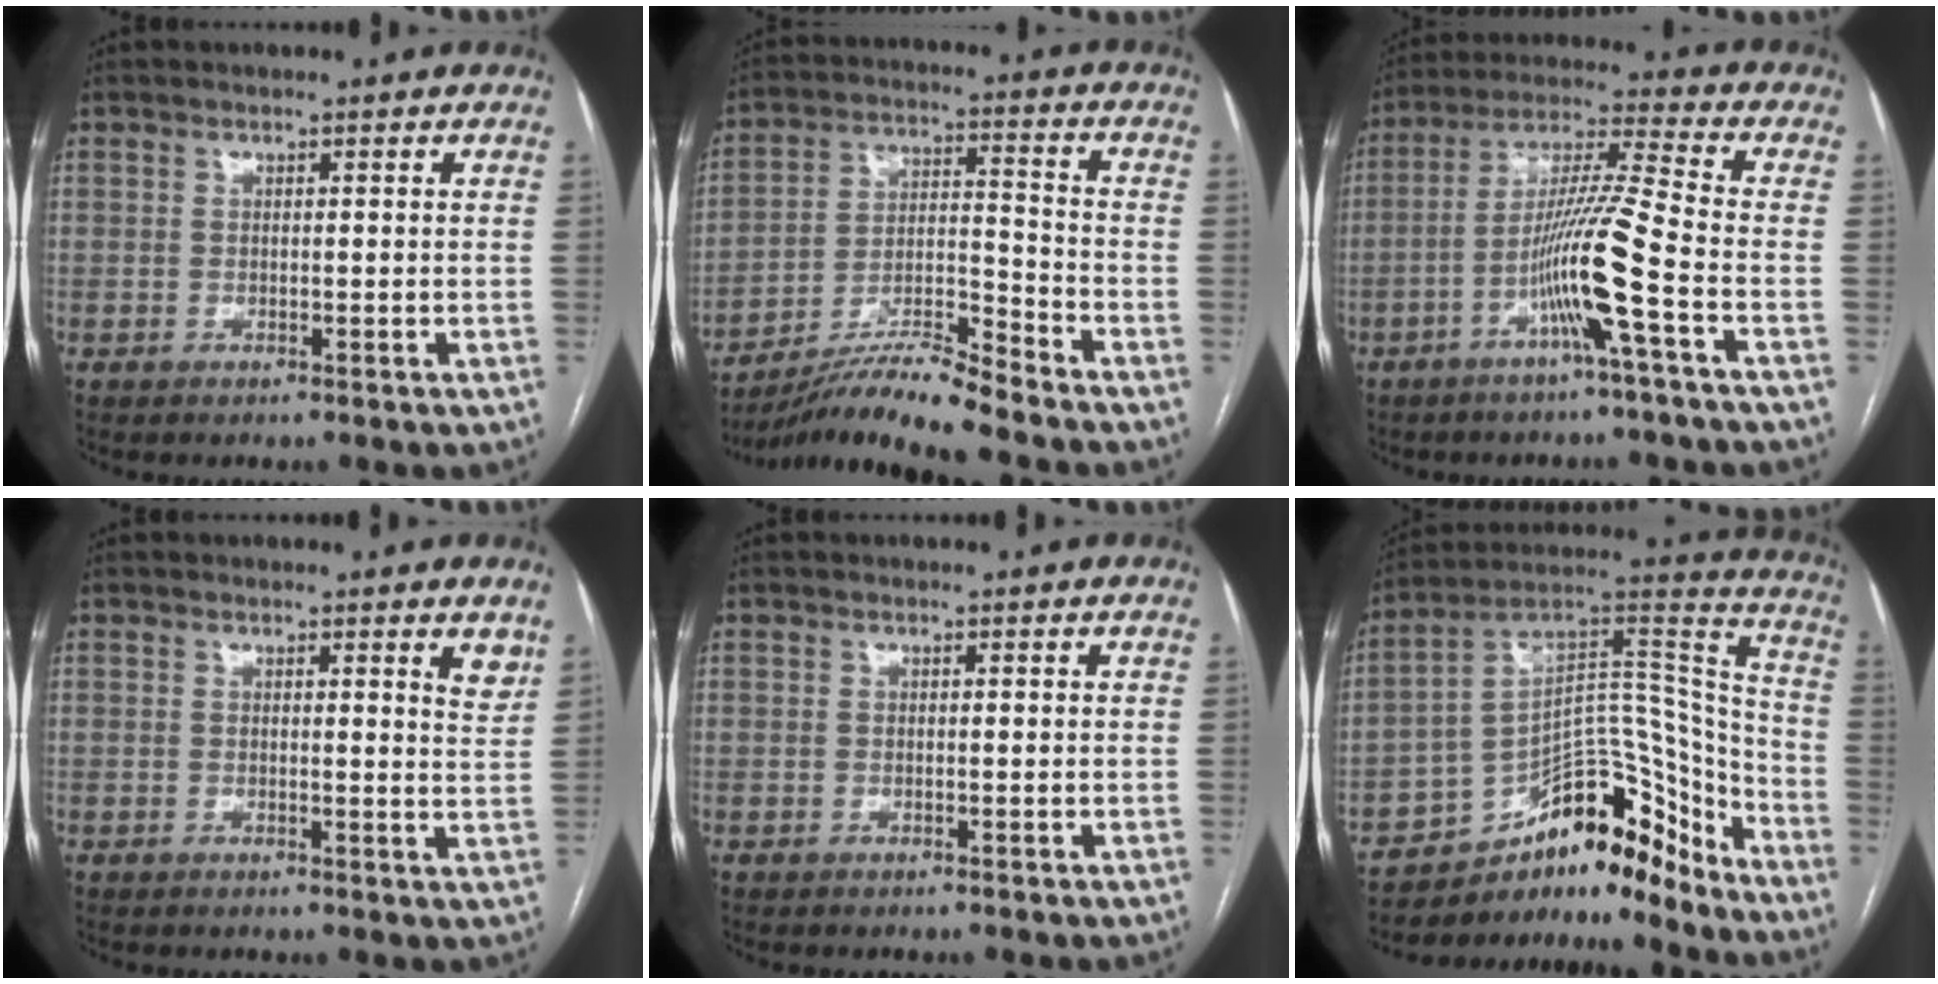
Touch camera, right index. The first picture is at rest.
{"total": 12.1, "force": [-10.8, -1.0, 5.3], "torque": [-0.086, 0.004, -0.194]}
{"total": 11.3, "force": [-4.4, -1.5, 10.3], "torque": [-0.197, 0.007, -0.086]}
{"total": 3.2, "force": [2.2, 0.2, 2.3], "torque": [-0.028, -0.015, 0.021]}
{"total": 0.0}
{"total": 18.5, "force": [-14.4, 6.8, 9.4], "torque": [-0.137, 0.072, -0.227]}